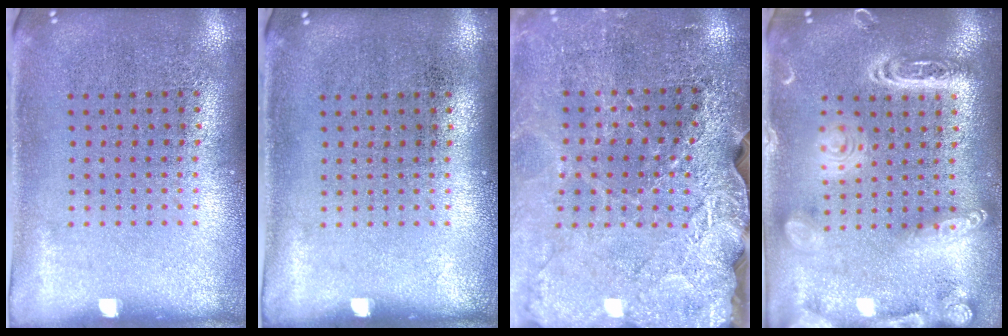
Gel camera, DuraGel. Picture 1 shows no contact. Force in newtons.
{"total": 0.0}
{"total": 3.1, "press": 3.0, "slide": 0.4}
{"total": 2.7, "press": 2.7, "slide": 0.2}